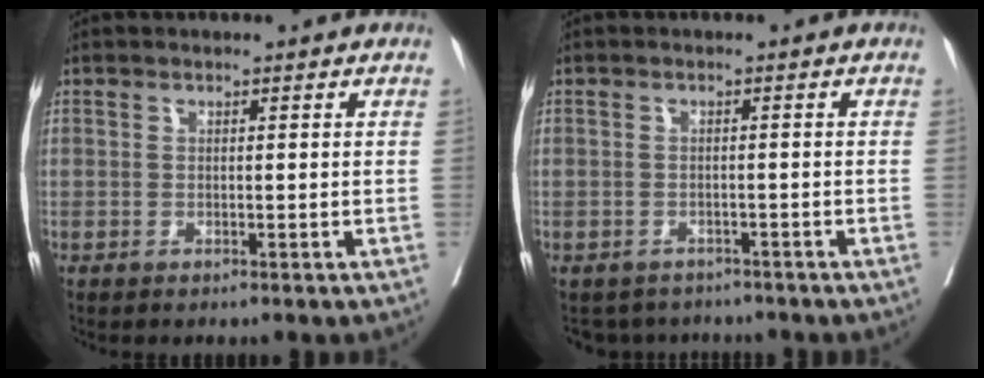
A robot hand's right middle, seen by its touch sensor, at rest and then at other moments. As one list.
[{"total": 4.4, "force": [-4.0, 1.7, -0.3], "torque": [0.011, 0.005, -0.054]}]